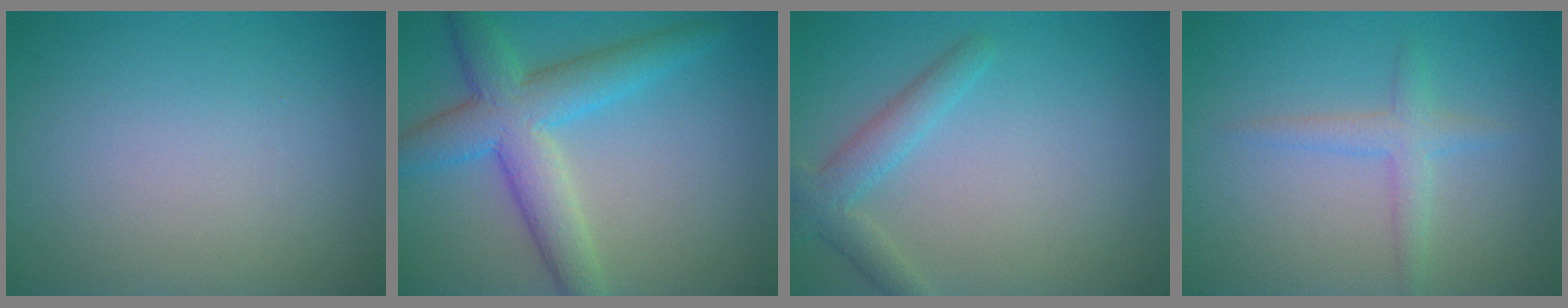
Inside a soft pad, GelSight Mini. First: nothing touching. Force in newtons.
{"total": 6.7, "press": 6.7, "slide": 0.2}
{"total": 2.8, "press": 2.8, "slide": 0.0}
{"total": 2.0, "press": 2.0, "slide": 0.1}